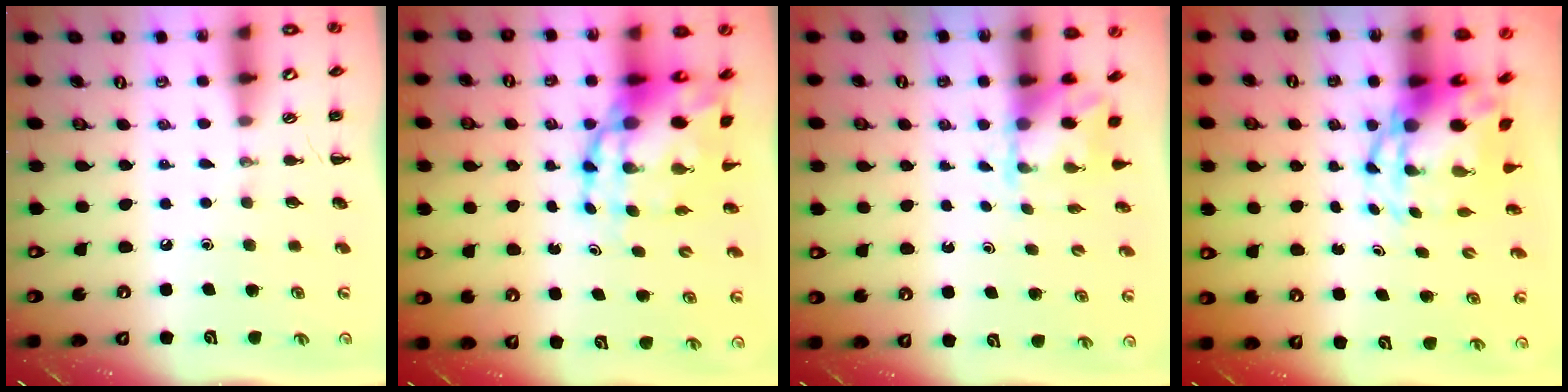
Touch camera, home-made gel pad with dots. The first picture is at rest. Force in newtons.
{"total": 12.5, "press": 12.1, "slide": 2.9}
{"total": 2.0, "press": 1.9, "slide": 0.7}
{"total": 6.8, "press": 6.5, "slide": 2.0}